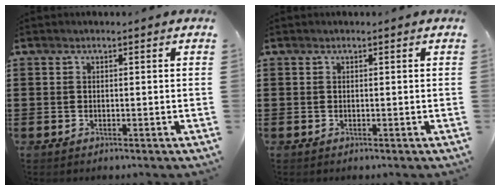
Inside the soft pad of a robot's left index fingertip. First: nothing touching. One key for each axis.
{"total": 0.0}